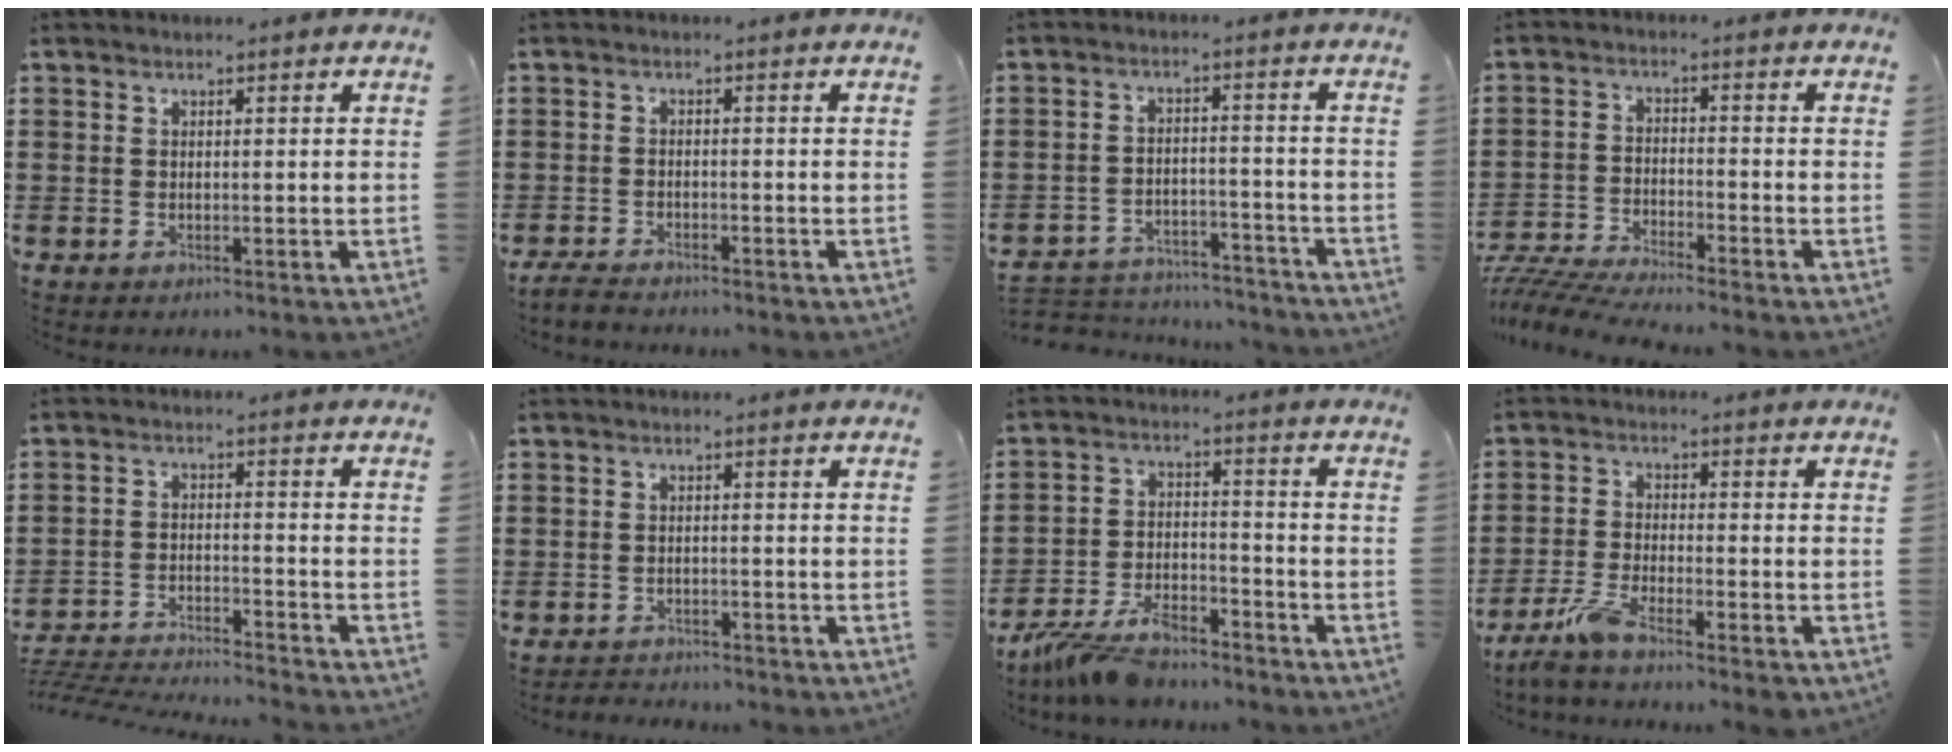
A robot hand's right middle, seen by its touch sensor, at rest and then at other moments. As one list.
[{"total": 2.2, "force": [-2.1, 0.1, 0.6], "torque": [-0.021, -0.002, -0.043]}, {"total": 4.6, "force": [-4.6, 0.6, 0.2], "torque": [-0.016, 0.003, -0.097]}, {"total": 5.3, "force": [-5.1, -0.1, 1.2], "torque": [-0.043, -0.014, -0.107]}, {"total": 4.5, "force": [-4.4, -0.1, 0.9], "torque": [-0.033, -0.010, -0.097]}, {"total": 2.0, "force": [-2.0, 0.2, -0.2], "torque": [-0.004, -0.002, -0.045]}, {"total": 7.3, "force": [-6.4, 1.8, 2.9], "torque": [-0.069, 0.003, -0.124]}, {"total": 5.5, "force": [-4.1, 1.2, 3.5], "torque": [-0.082, -0.006, -0.080]}]